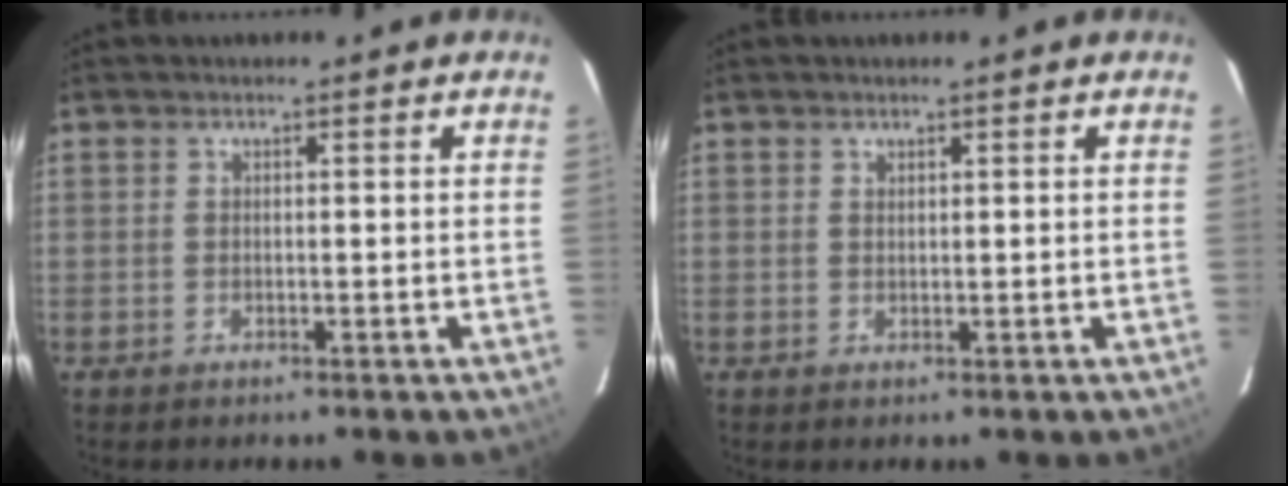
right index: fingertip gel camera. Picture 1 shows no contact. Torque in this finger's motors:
{"motor_torque": [0.06, 0.11, -0.04, 0.00]}